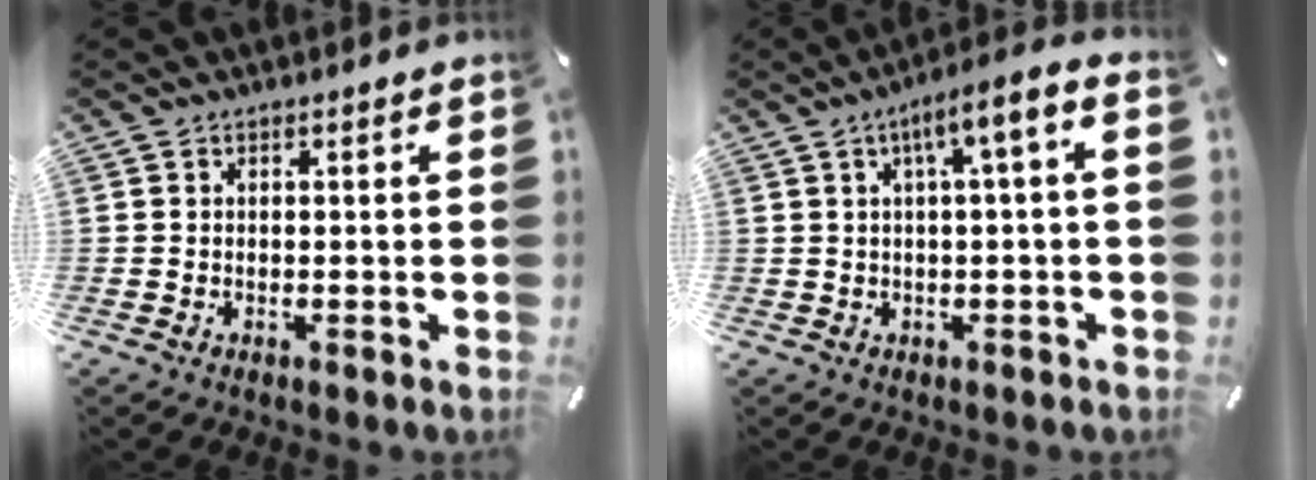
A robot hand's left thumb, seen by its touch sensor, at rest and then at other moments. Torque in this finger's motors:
{"motor_torque": [1.11, 1.40, 0.53, -0.48, 0.32]}